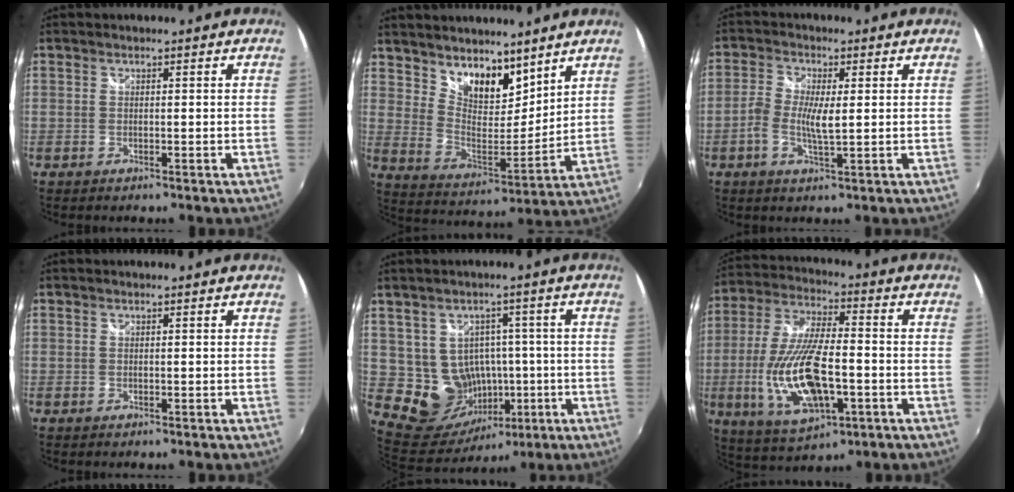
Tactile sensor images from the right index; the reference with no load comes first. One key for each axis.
{"total": 12.2, "fx": 9.2, "fy": 6.0, "fz": 5.4, "tx": -0.089, "ty": 0.005, "tz": 0.167}
{"total": 5.2, "fx": -0.3, "fy": 1.6, "fz": 4.9, "tx": -0.108, "ty": 0.002, "tz": -0.012}
{"total": 0.0}
{"total": 11.8, "fx": -0.5, "fy": 11.3, "fz": 3.4, "tx": -0.084, "ty": 0.020, "tz": 0.022}
{"total": 18.4, "fx": -4.5, "fy": 7.3, "fz": 16.3, "tx": -0.342, "ty": -0.016, "tz": -0.070}